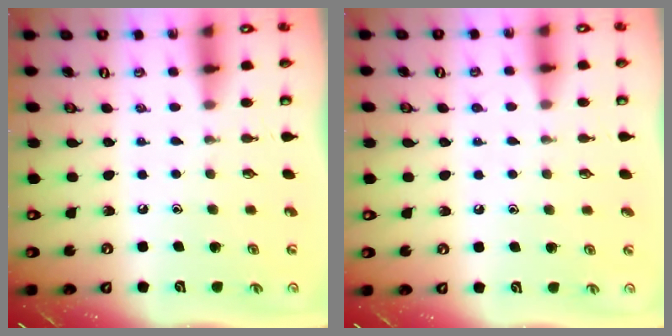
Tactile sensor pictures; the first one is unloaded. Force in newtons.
{"total": 4.2, "press": 4.2, "slide": 0.2}